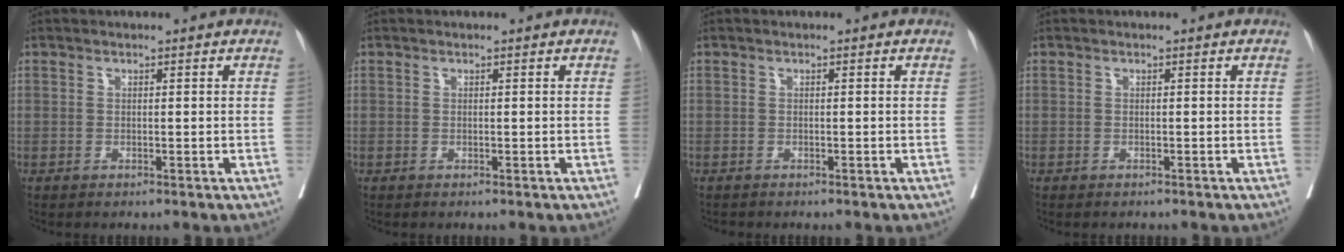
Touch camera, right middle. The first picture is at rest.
{"total": 0.0}
{"total": 0.0}
{"total": 1.1, "force": [-1.0, 0.2, 0.3], "torque": [-0.011, -0.005, -0.013]}